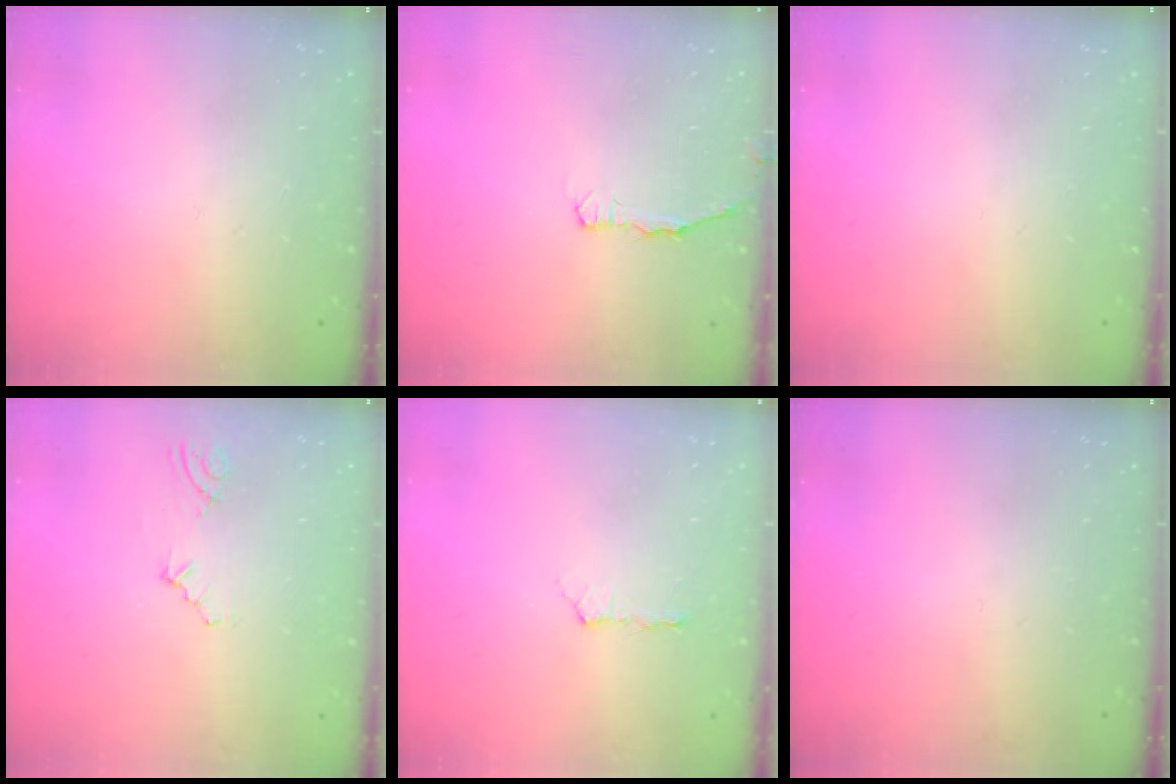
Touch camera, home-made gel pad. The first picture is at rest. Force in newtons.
{"total": 2.9, "press": 2.9, "slide": 0.4}
{"total": 0.0}
{"total": 3.0, "press": 2.2, "slide": 2.0}
{"total": 2.9, "press": 2.4, "slide": 1.6}
{"total": 0.0}